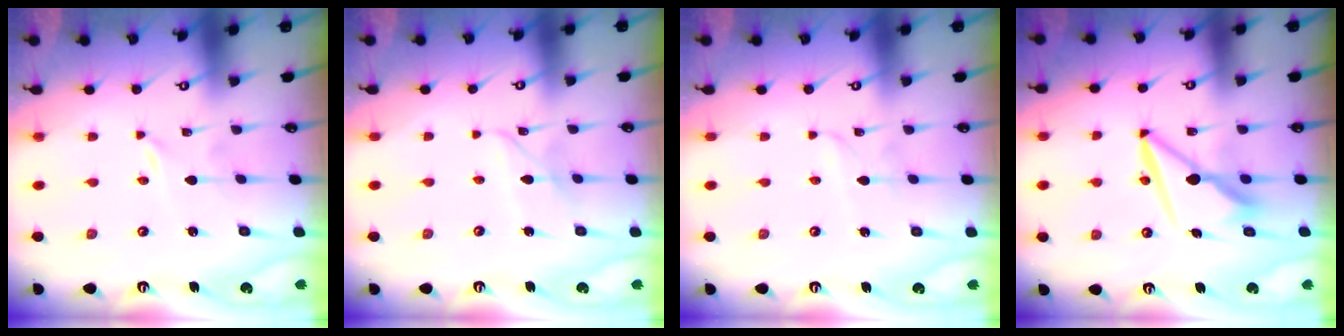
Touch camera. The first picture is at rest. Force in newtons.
{"total": 5.2, "press": 5.2, "slide": 0.4}
{"total": 1.6, "press": 1.5, "slide": 0.2}
{"total": 8.6, "press": 8.6, "slide": 1.2}